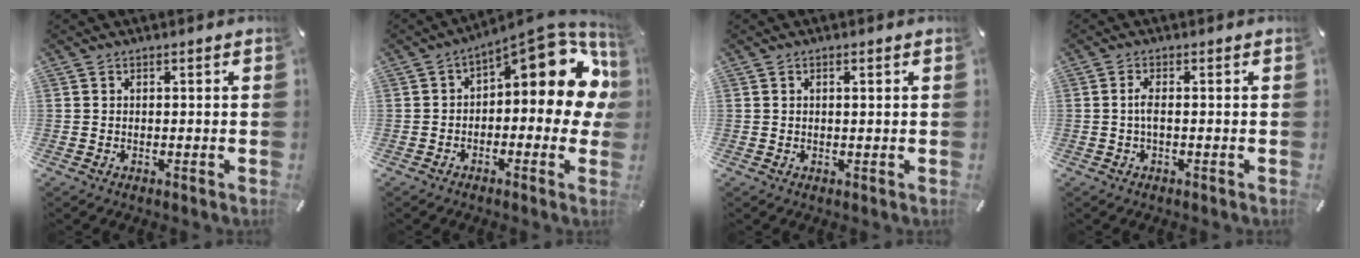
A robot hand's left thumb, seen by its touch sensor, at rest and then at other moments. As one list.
[{"total": 11.9, "force": [4.4, 5.4, 9.6], "torque": [-0.121, -0.044, 0.072]}, {"total": 1.0, "force": [0.3, 0.2, 0.9], "torque": [-0.018, 0.001, 0.003]}, {"total": 2.6, "force": [-0.3, 0.5, 2.5], "torque": [-0.048, 0.000, -0.006]}]